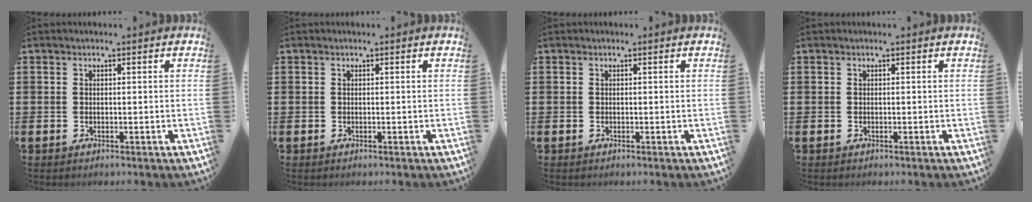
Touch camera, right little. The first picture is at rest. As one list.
[{"total": 0.0}, {"total": 0.0}, {"total": 0.0}]